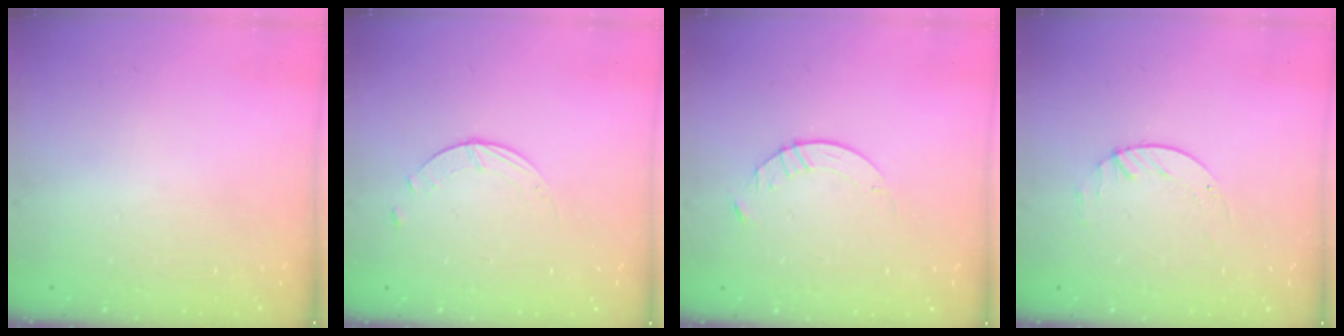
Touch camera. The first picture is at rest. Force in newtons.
{"total": 0.9, "press": 0.9, "slide": 0.1}
{"total": 4.1, "press": 4.1, "slide": 0.4}
{"total": 1.7, "press": 1.7, "slide": 0.2}